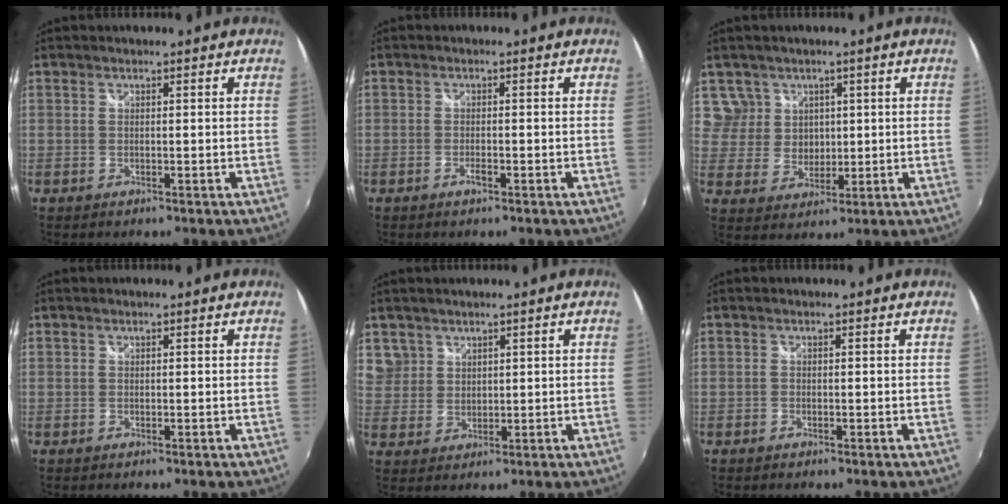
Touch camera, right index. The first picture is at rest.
{"total": 1.4, "force": [-0.9, 0.4, 1.0], "torque": [-0.022, -0.001, -0.017]}
{"total": 6.4, "force": [2.7, 5.8, 0.6], "torque": [-0.008, 0.011, 0.055]}
{"total": 0.0}
{"total": 5.5, "force": [3.3, 4.4, 0.3], "torque": [0.000, 0.016, 0.069]}
{"total": 0.5, "force": [-0.4, 0.3, 0.1], "torque": [-0.002, -0.002, -0.010]}